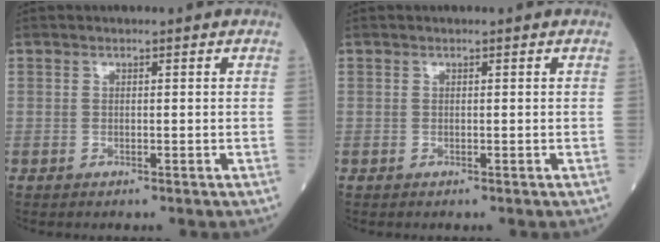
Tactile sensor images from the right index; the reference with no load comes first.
{"total": 0.0}